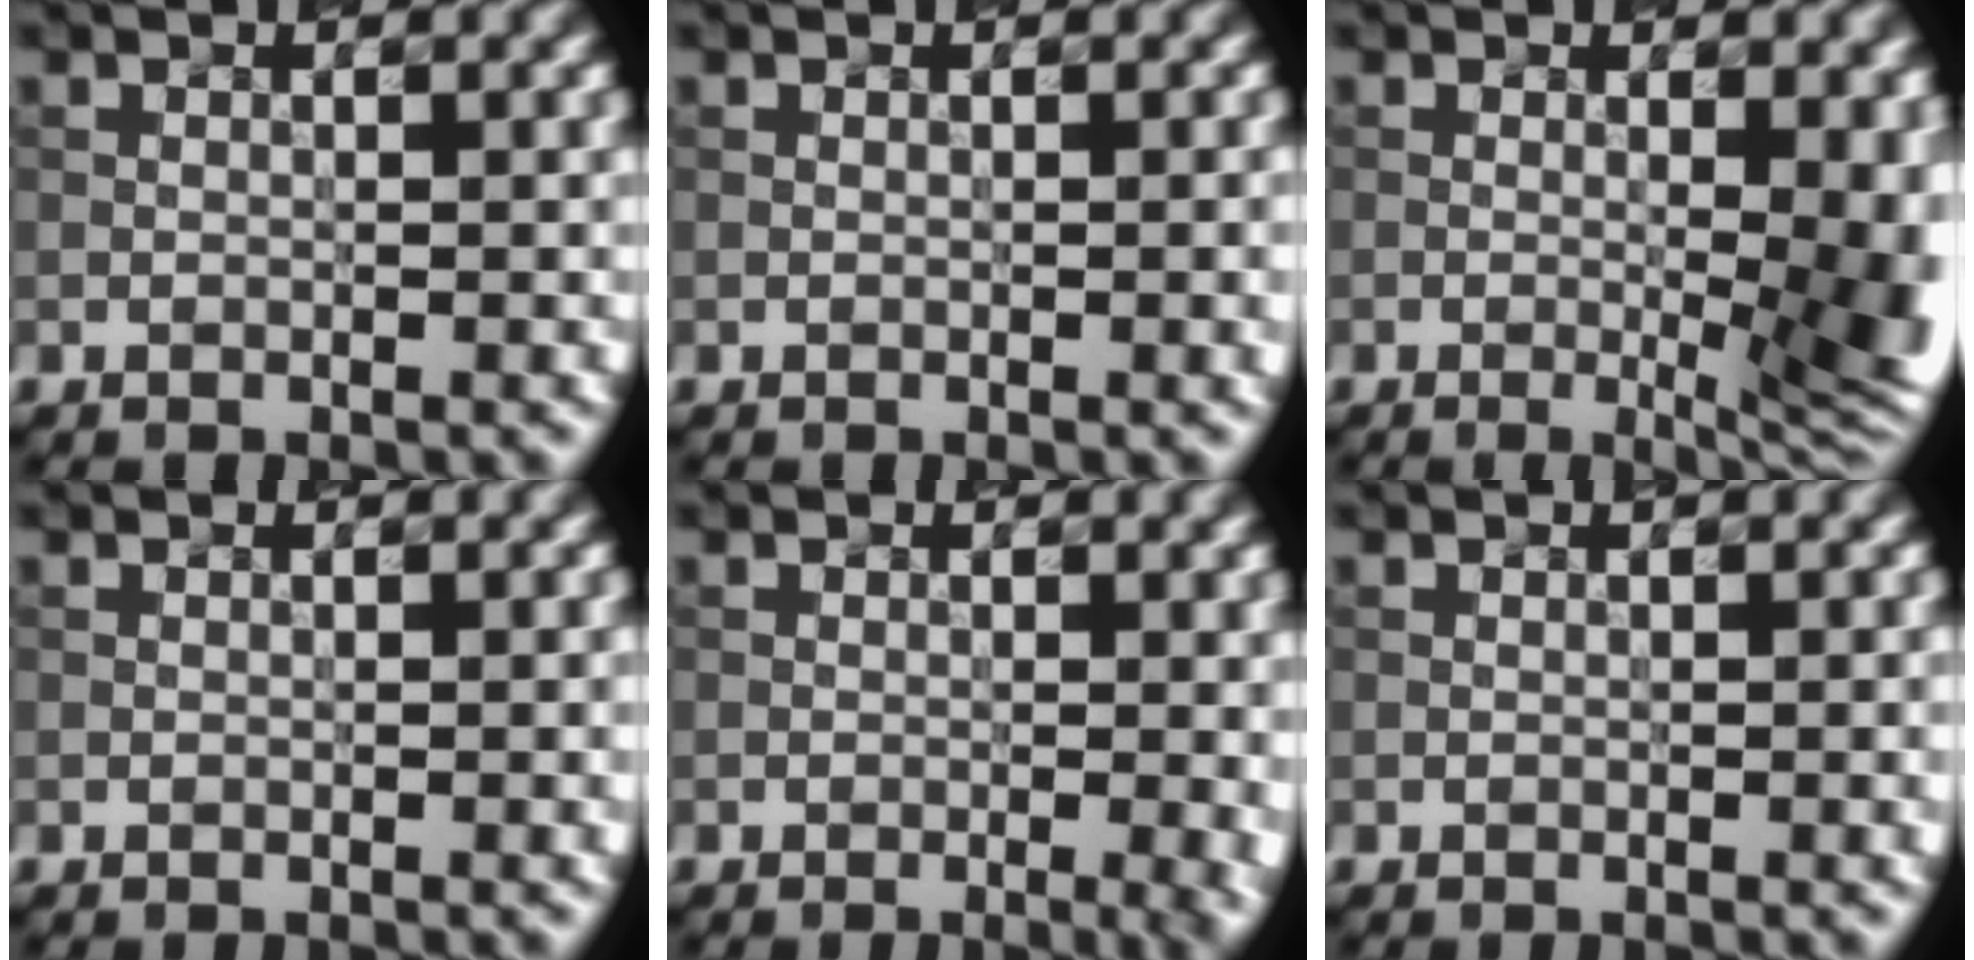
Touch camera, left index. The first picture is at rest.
{"total": 1.5, "force": [-0.1, 0.6, 1.4], "torque": [-0.007, 0.011, -0.003]}
{"total": 10.1, "force": [-0.5, 3.8, 9.3], "torque": [-0.075, 0.016, 0.002]}
{"total": 0.8, "force": [0.0, 0.3, 0.8], "torque": [-0.007, 0.004, -0.003]}
{"total": 3.8, "force": [-0.6, 1.6, 3.4], "torque": [-0.027, 0.011, 0.003]}
{"total": 1.2, "force": [-0.1, 0.4, 1.1], "torque": [-0.008, 0.008, -0.003]}